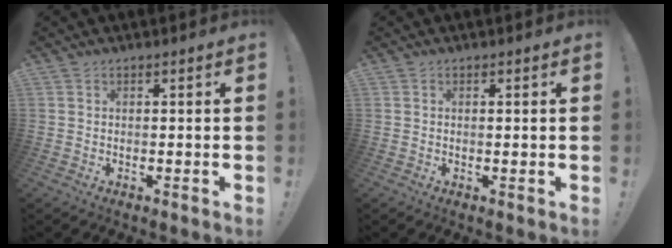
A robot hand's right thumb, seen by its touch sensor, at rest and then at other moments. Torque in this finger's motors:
{"motor_torque": [0.12, -0.05, 0.02, -0.16, 0.00]}